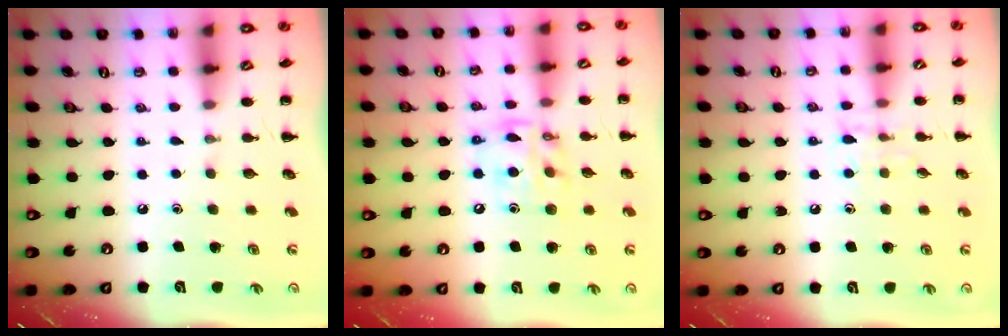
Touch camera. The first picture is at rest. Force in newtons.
{"total": 12.8, "press": 12.5, "slide": 2.5}
{"total": 6.4, "press": 6.2, "slide": 1.5}